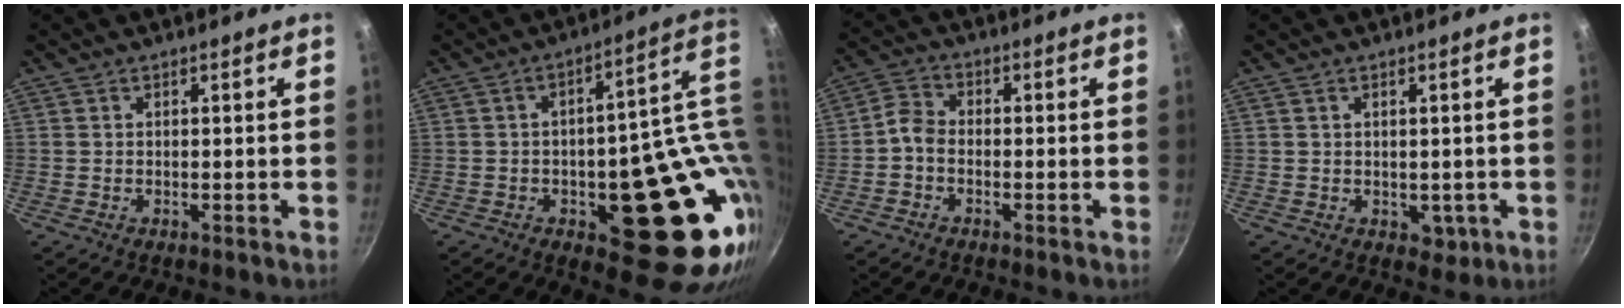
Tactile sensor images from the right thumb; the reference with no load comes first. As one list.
[{"total": 22.1, "force": [-0.9, 10.1, 19.7], "torque": [-0.197, 0.002, 0.001]}, {"total": 3.5, "force": [-1.5, 2.3, 2.1], "torque": [-0.047, 0.025, -0.042]}, {"total": 2.2, "force": [0.2, 1.6, 1.5], "torque": [-0.013, -0.001, 0.007]}]